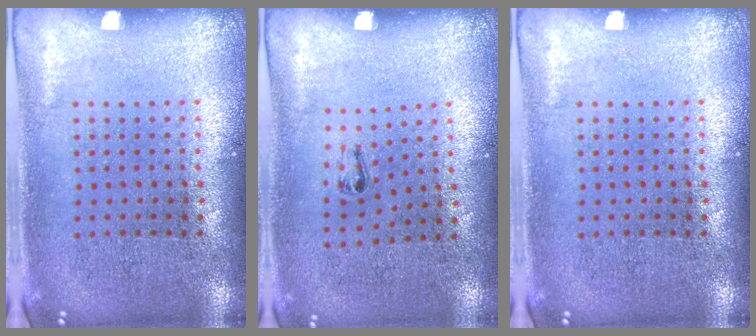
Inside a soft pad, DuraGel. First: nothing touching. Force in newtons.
{"total": 0.5, "press": 0.3, "slide": 0.5}
{"total": 0.0}